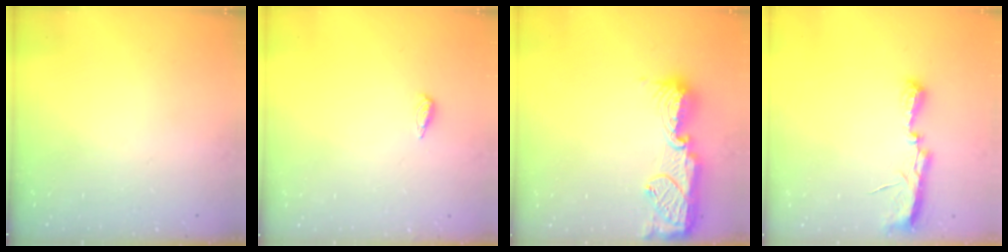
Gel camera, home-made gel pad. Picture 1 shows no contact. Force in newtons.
{"total": 2.2, "press": 2.2, "slide": 0.4}
{"total": 15.5, "press": 15.4, "slide": 0.9}
{"total": 7.0, "press": 7.0, "slide": 0.5}